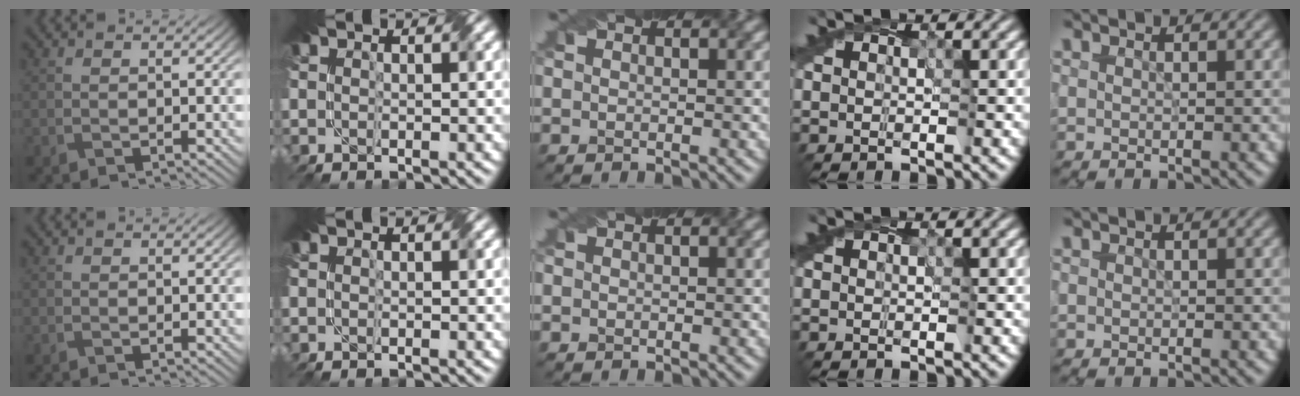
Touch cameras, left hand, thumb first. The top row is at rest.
{}